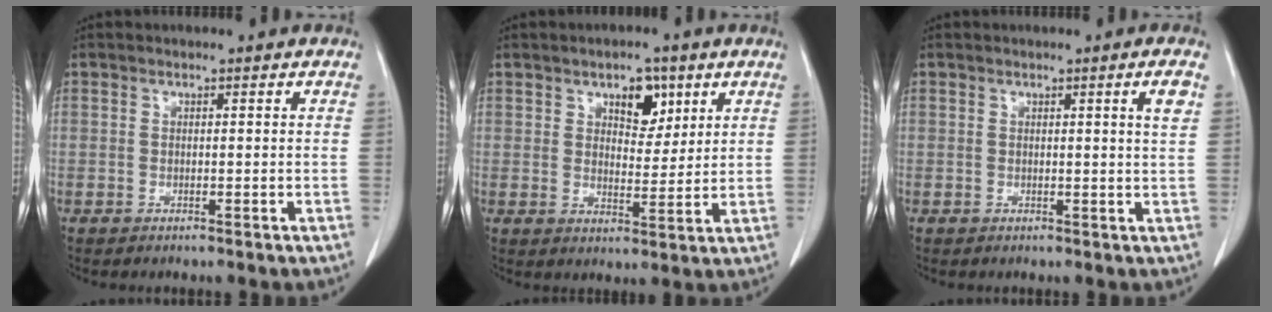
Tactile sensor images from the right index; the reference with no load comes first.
{"total": 5.8, "force": [3.1, 3.1, 3.8], "torque": [-0.053, 0.004, 0.048]}
{"total": 2.4, "force": [1.0, -0.5, 2.1], "torque": [-0.029, -0.007, 0.015]}